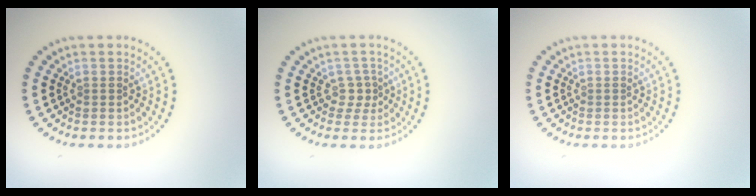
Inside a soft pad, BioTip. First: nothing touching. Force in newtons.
{"total": 1.4, "press": 1.0, "slide": 1.0}
{"total": 0.0}